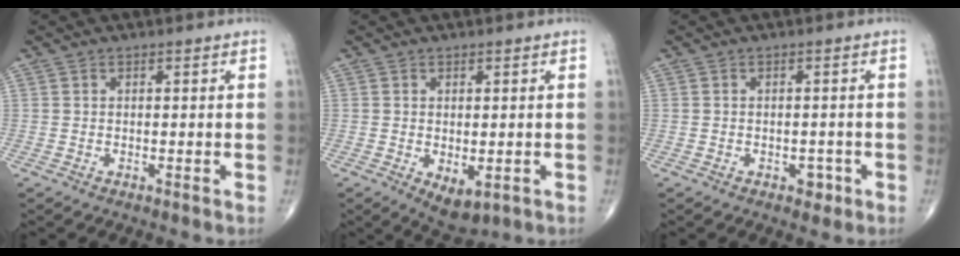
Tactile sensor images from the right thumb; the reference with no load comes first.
{"total": 5.0, "force": [-1.3, 2.7, 4.0], "torque": [-0.051, -0.007, -0.004]}
{"total": 2.0, "force": [-1.0, 1.4, 1.1], "torque": [-0.006, 0.004, -0.010]}